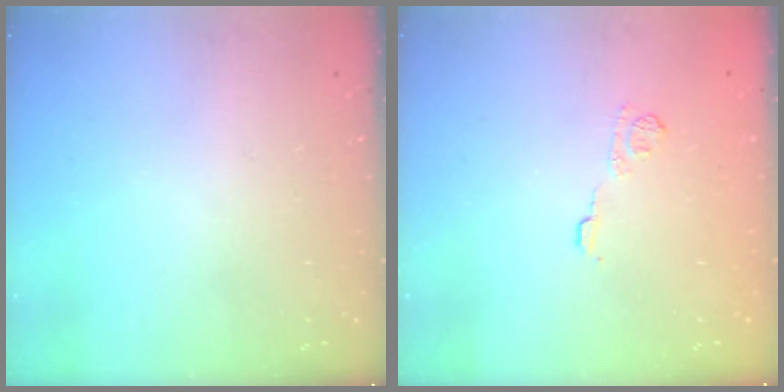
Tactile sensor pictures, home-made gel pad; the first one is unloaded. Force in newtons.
{"total": 6.7, "press": 6.6, "slide": 1.1}